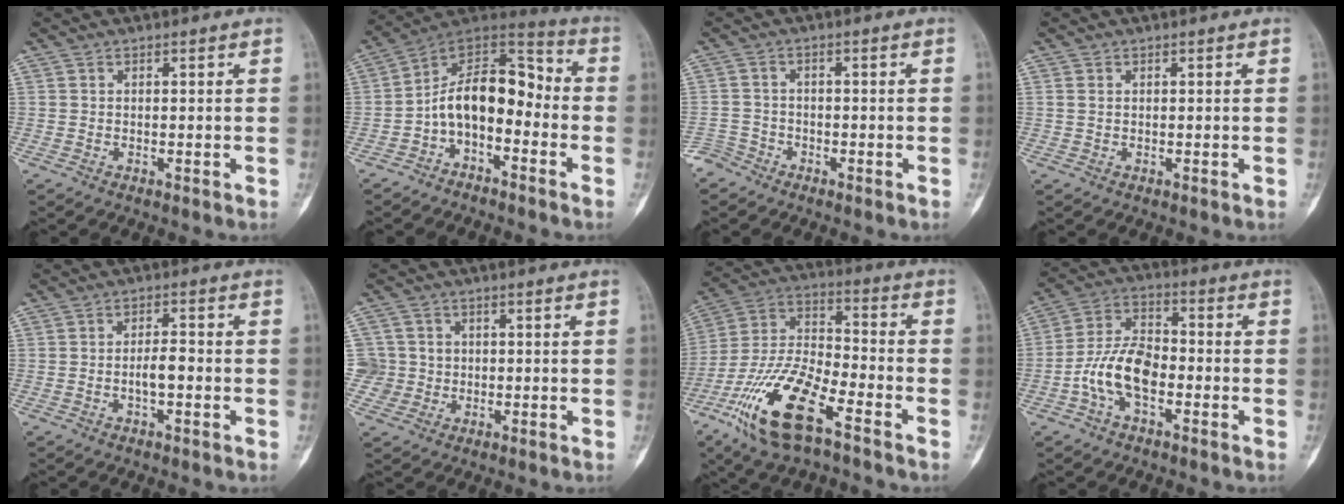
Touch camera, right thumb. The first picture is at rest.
{"total": 13.4, "force": [-3.3, 7.9, 10.2], "torque": [-0.141, 0.088, -0.070]}
{"total": 3.0, "force": [-2.4, 1.8, -0.4], "torque": [0.019, 0.010, -0.054]}
{"total": 0.9, "force": [0.2, 0.7, 0.6], "torque": [-0.013, 0.002, 0.004]}
{"total": 3.7, "force": [-1.0, 1.5, 3.2], "torque": [-0.051, 0.016, -0.019]}
{"total": 5.4, "force": [-0.1, 5.4, 0.0], "torque": [0.028, 0.013, -0.006]}
{"total": 18.8, "force": [-10.3, 6.7, 14.2], "torque": [-0.288, 0.049, -0.198]}
{"total": 10.9, "force": [-3.3, 6.0, 8.5], "torque": [-0.158, 0.037, -0.070]}